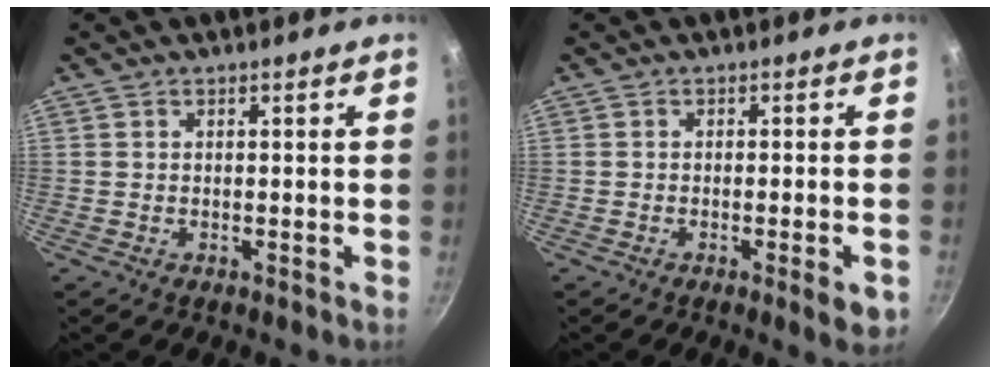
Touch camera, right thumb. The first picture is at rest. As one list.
[{"total": 4.1, "force": [-1.7, 0.7, 3.7], "torque": [-0.050, 0.002, -0.021]}]